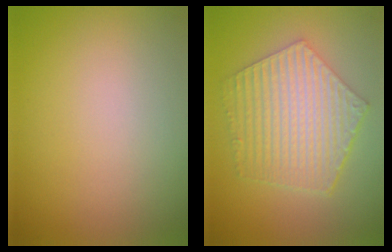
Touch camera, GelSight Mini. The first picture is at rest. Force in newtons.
{"total": 6.5, "press": 4.9, "slide": 4.3}